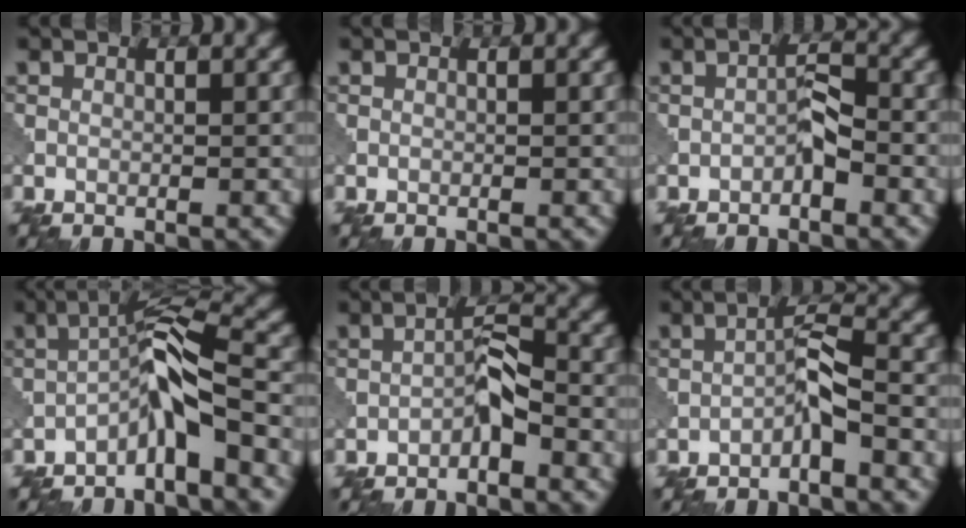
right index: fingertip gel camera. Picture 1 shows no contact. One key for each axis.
{"total": 0.0}
{"total": 1.9, "fx": -1.0, "fy": 0.5, "fz": 1.5, "tx": -0.028, "ty": 0.008, "tz": -0.020}
{"total": 5.1, "fx": -2.6, "fy": 0.8, "fz": 4.3, "tx": -0.077, "ty": 0.021, "tz": -0.055}
{"total": 2.6, "fx": -1.4, "fy": 0.8, "fz": 2.1, "tx": -0.033, "ty": 0.013, "tz": -0.028}
{"total": 2.6, "fx": -1.5, "fy": 0.4, "fz": 2.1, "tx": -0.039, "ty": 0.015, "tz": -0.031}